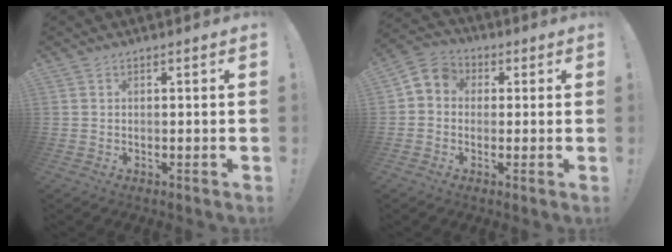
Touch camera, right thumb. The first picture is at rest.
{"total": 5.6, "force": [0.0, 5.1, 2.5], "torque": [-0.045, 0.018, 0.005]}